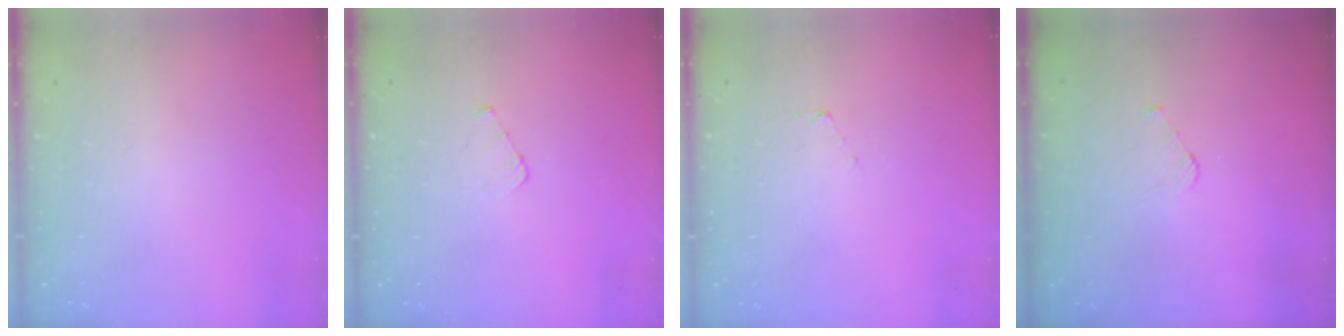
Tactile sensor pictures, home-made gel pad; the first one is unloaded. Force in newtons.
{"total": 2.4, "press": 2.4, "slide": 0.3}
{"total": 2.9, "press": 2.8, "slide": 0.3}
{"total": 3.0, "press": 3.0, "slide": 0.2}